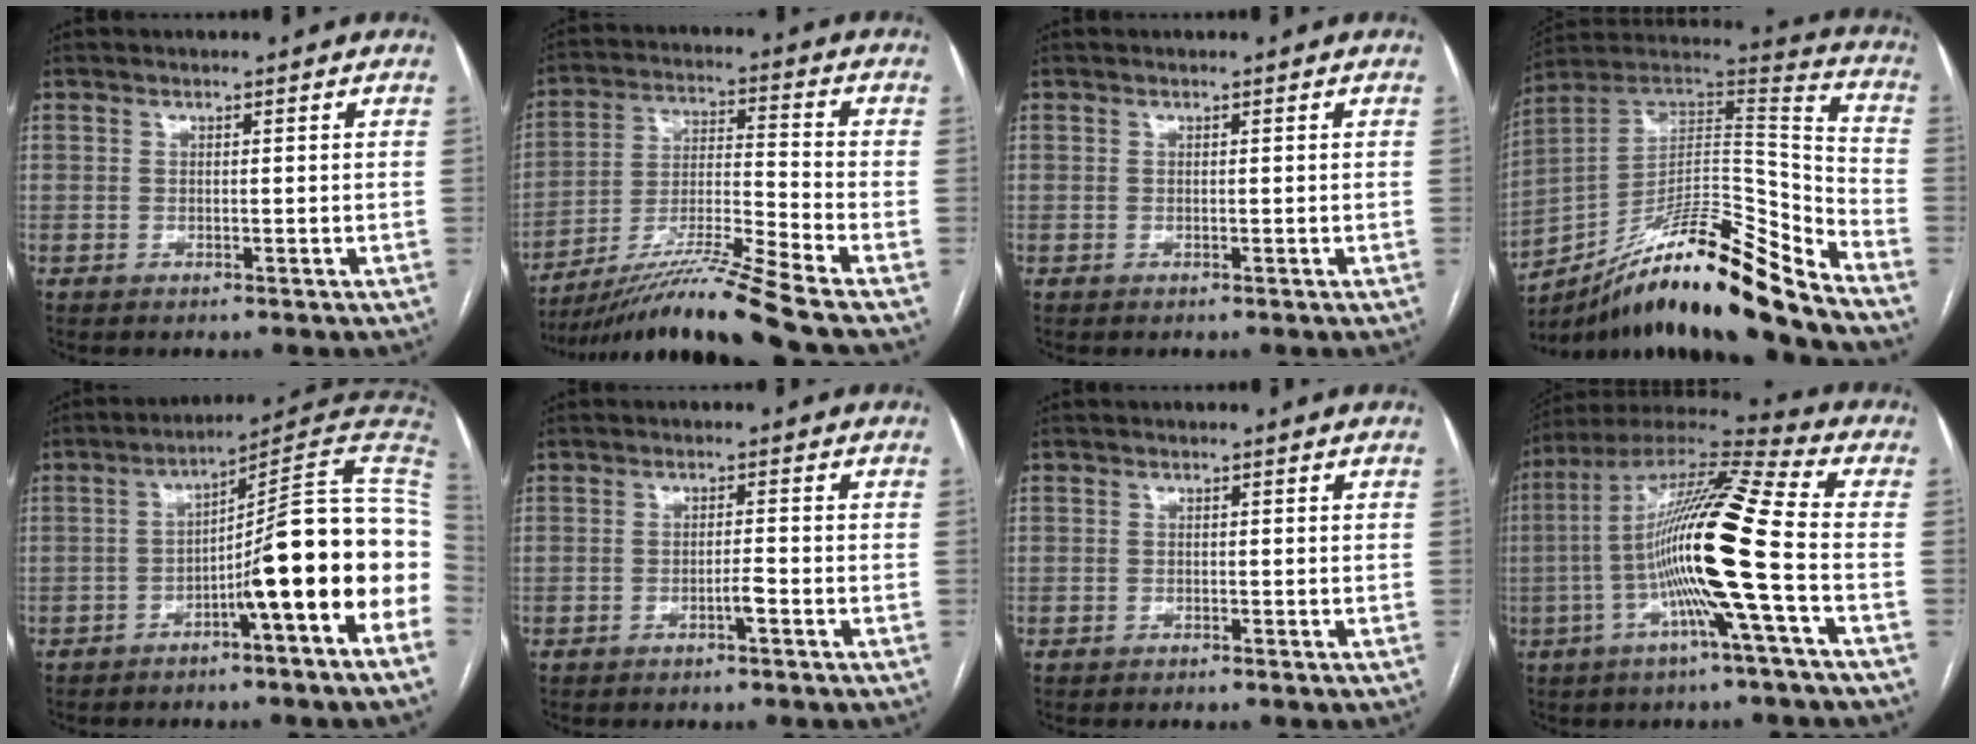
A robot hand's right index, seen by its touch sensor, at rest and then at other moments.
{"total": 15.0, "force": [-12.3, -3.2, 8.1], "torque": [-0.148, -0.008, -0.218]}
{"total": 0.0}
{"total": 21.5, "force": [-16.2, 0.9, 14.0], "torque": [-0.219, 0.018, -0.284]}
{"total": 14.6, "force": [-4.1, -0.6, 14.0], "torque": [-0.174, 0.028, -0.069]}
{"total": 1.7, "force": [-1.0, 0.0, 1.3], "torque": [-0.022, 0.001, -0.018]}
{"total": 0.7, "force": [-0.5, 0.5, -0.1], "torque": [-0.003, 0.004, -0.011]}
{"total": 17.8, "force": [-3.4, -0.7, 17.5], "torque": [-0.324, 0.008, -0.078]}